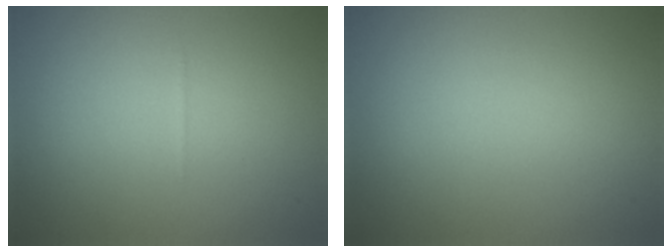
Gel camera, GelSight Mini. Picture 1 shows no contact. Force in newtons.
{"total": 0.0}